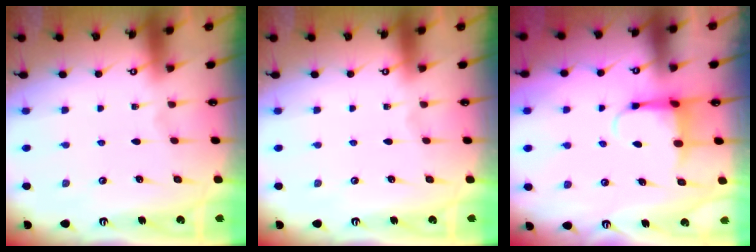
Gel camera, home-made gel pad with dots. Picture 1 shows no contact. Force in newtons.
{"total": 0.0}
{"total": 6.2, "press": 6.1, "slide": 1.2}